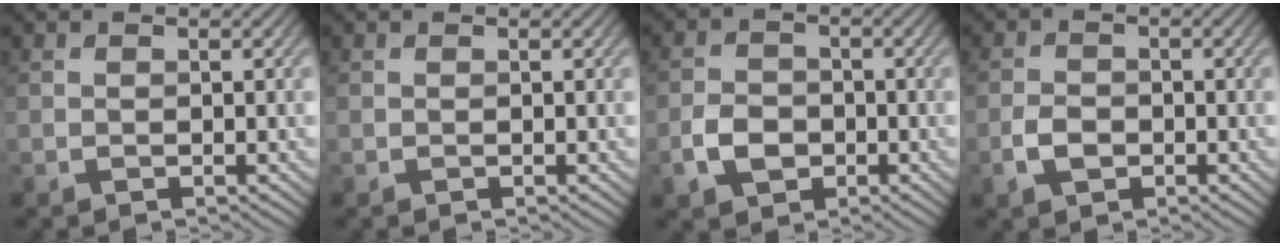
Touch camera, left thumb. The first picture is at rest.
{"total": 0.0}
{"total": 4.2, "force": [-1.6, 3.1, 2.3], "torque": [-0.052, -0.002, -0.034]}
{"total": 2.9, "force": [-1.2, 2.0, 1.8], "torque": [-0.038, -0.001, -0.027]}